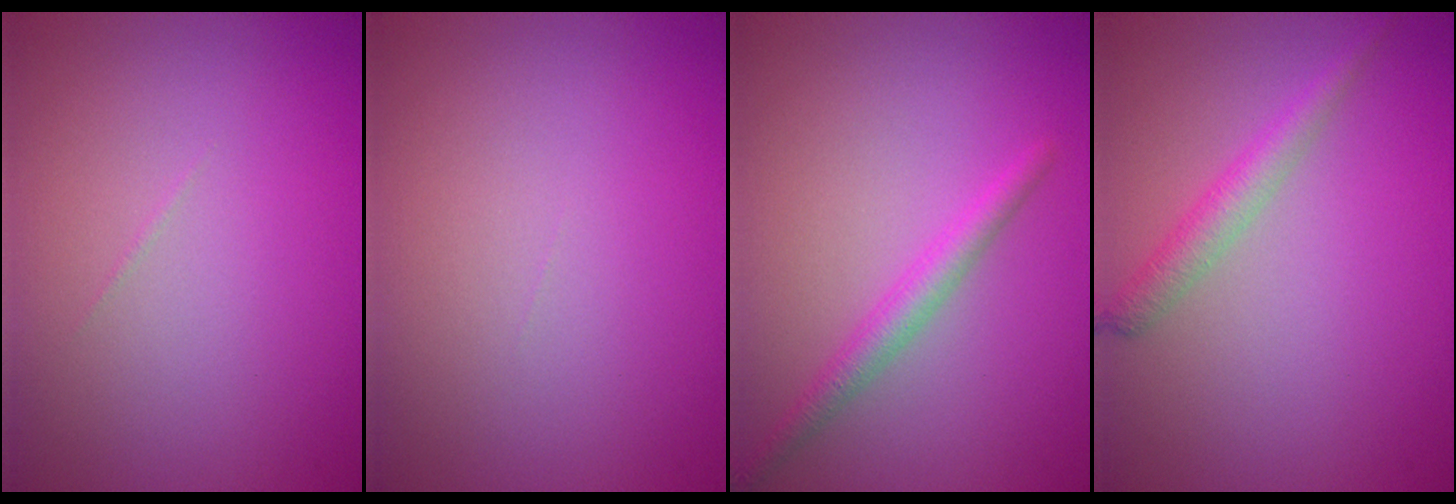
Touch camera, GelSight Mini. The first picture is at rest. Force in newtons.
{"total": 0.0}
{"total": 2.2, "press": 2.2, "slide": 0.1}
{"total": 2.2, "press": 2.2, "slide": 0.1}